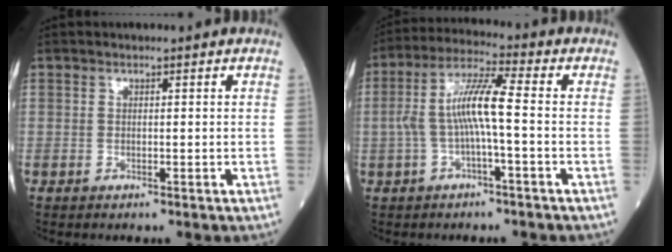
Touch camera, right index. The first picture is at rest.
{"total": 8.1, "force": [-0.8, 0.6, 8.0], "torque": [-0.163, 0.024, -0.020]}